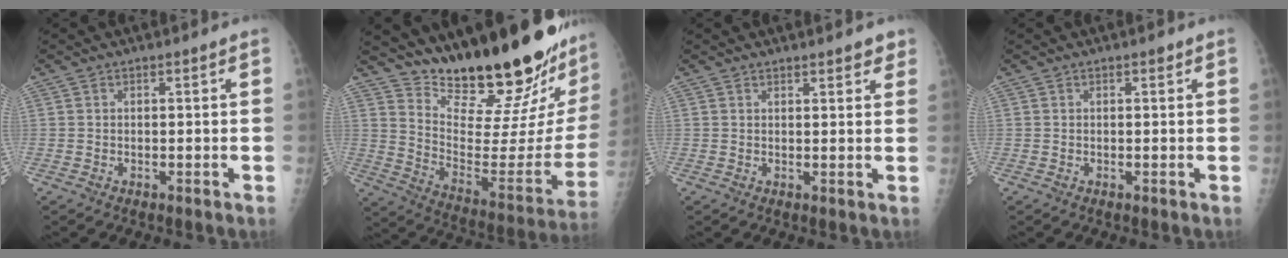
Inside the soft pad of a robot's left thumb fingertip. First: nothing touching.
{"total": 29.0, "force": [24.9, 5.1, 14.0], "torque": [-0.188, -0.193, 0.353]}
{"total": 3.1, "force": [2.4, 1.1, 1.6], "torque": [0.000, -0.007, 0.027]}
{"total": 0.6, "force": [0.4, 0.3, 0.4], "torque": [-0.003, 0.000, 0.003]}